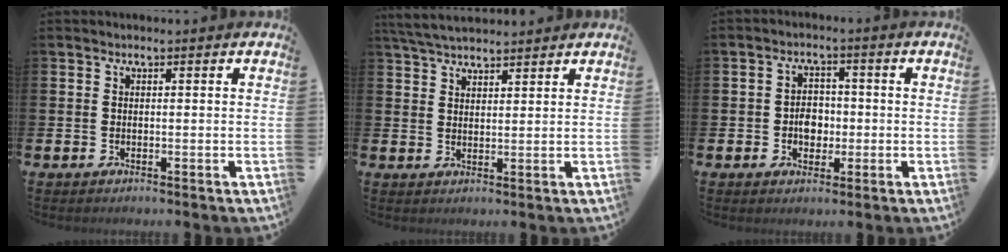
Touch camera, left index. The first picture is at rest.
{"total": 4.6, "force": [4.4, 0.9, 1.1], "torque": [-0.028, -0.015, 0.081]}
{"total": 3.7, "force": [-0.6, 2.9, 2.3], "torque": [-0.028, 0.002, -0.018]}